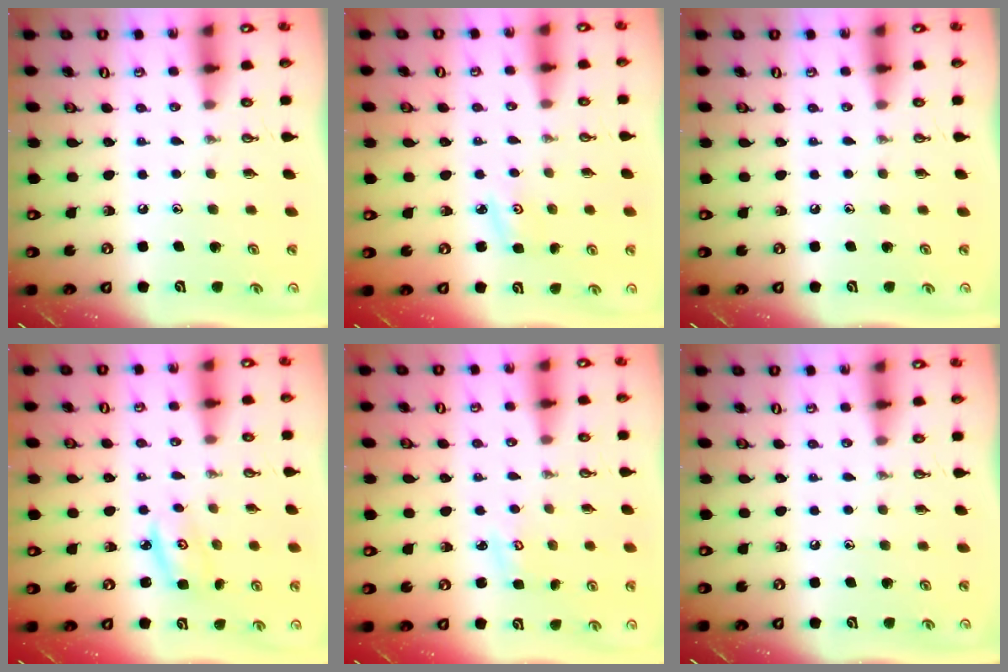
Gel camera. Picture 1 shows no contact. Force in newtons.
{"total": 2.9, "press": 2.9, "slide": 0.5}
{"total": 0.0}
{"total": 3.3, "press": 3.3, "slide": 0.3}
{"total": 2.9, "press": 2.9, "slide": 0.3}
{"total": 0.0}